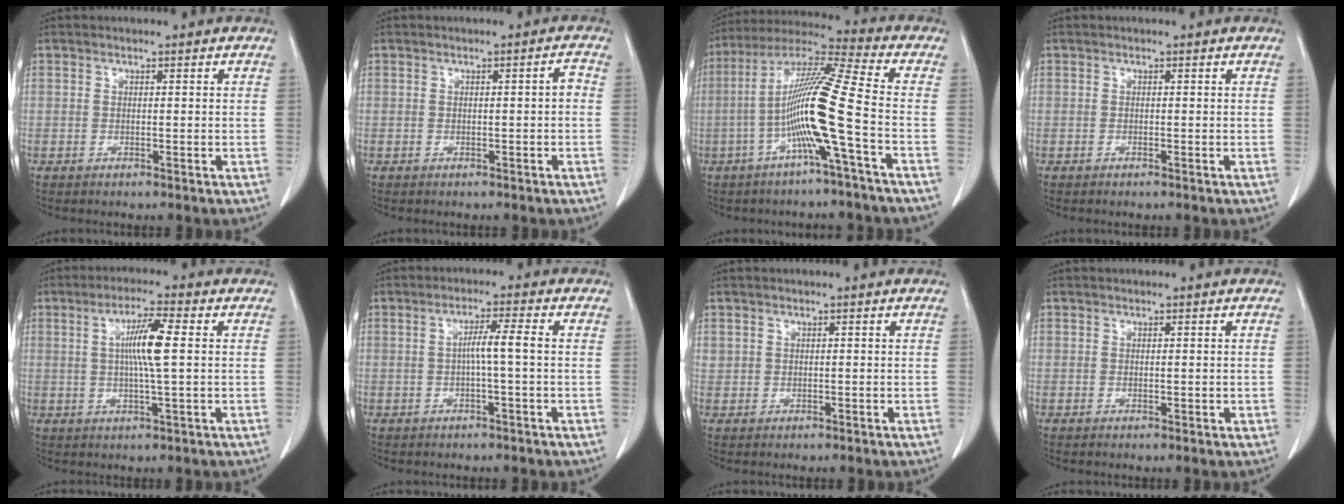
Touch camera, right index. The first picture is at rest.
{"total": 1.3, "force": [-0.3, 0.2, 1.3], "torque": [-0.014, 0.002, -0.004]}
{"total": 13.7, "force": [-3.4, -1.7, 13.2], "torque": [-0.250, 0.009, -0.075]}
{"total": 0.0}
{"total": 6.9, "force": [1.0, -0.1, 6.8], "torque": [-0.123, -0.001, 0.015]}
{"total": 3.7, "force": [-0.2, -0.4, 3.7], "torque": [-0.065, 0.007, -0.002]}
{"total": 0.9, "force": [0.4, 0.8, 0.1], "torque": [0.008, 0.006, 0.005]}
{"total": 0.7, "force": [0.0, 0.4, 0.5], "torque": [-0.007, -0.002, 0.003]}